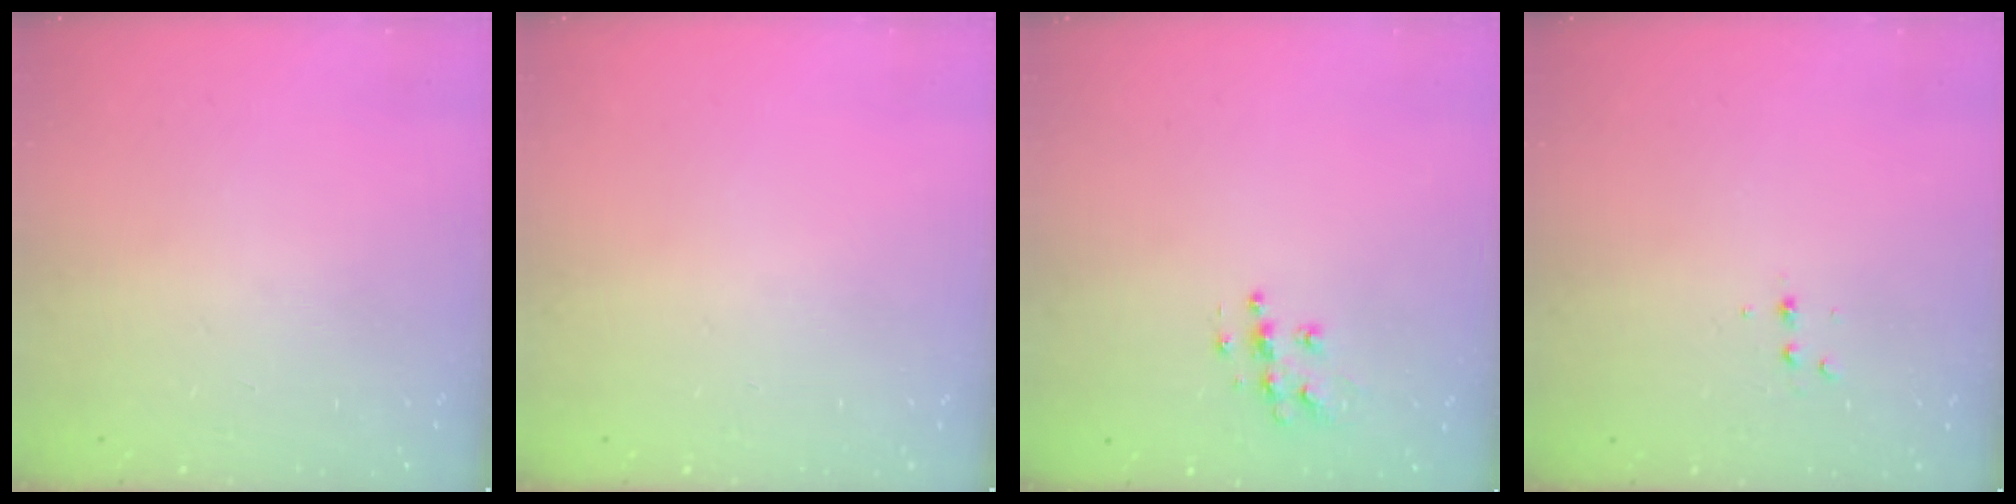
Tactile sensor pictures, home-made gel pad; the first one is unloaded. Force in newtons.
{"total": 0.0}
{"total": 8.0, "press": 8.0, "slide": 0.4}
{"total": 4.0, "press": 3.9, "slide": 1.0}